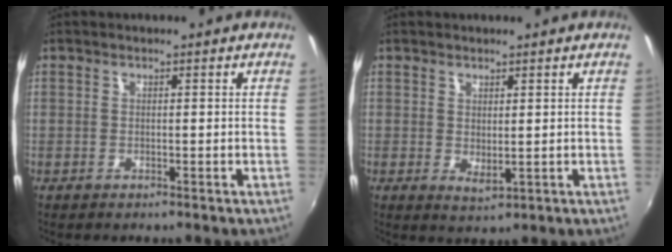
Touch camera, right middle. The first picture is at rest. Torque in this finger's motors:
{"motor_torque": [0.48, -1.07, -0.04, 0.00]}